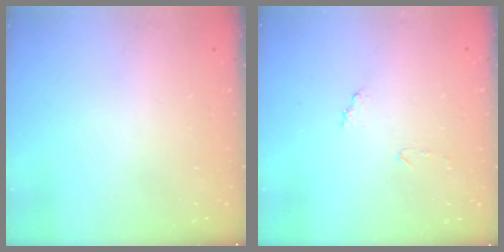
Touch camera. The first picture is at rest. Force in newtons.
{"total": 7.1, "press": 7.1, "slide": 0.5}